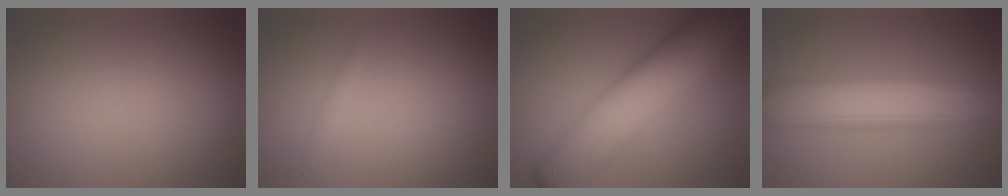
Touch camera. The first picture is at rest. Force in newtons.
{"total": 0.5, "press": 0.5, "slide": 0.0}
{"total": 9.3, "press": 9.3, "slide": 0.2}
{"total": 8.1, "press": 8.1, "slide": 0.3}